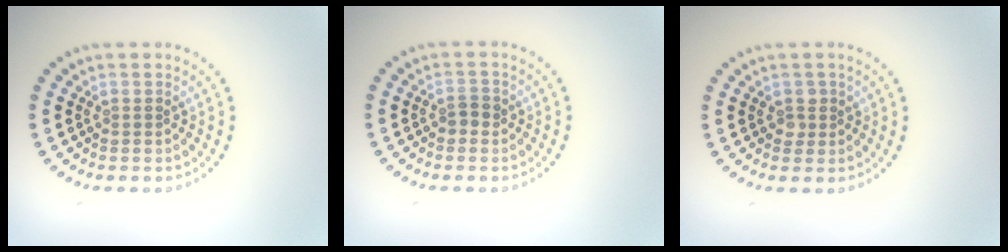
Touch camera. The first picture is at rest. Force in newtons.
{"total": 1.1, "press": 1.1, "slide": 0.3}
{"total": 1.2, "press": 1.1, "slide": 0.4}